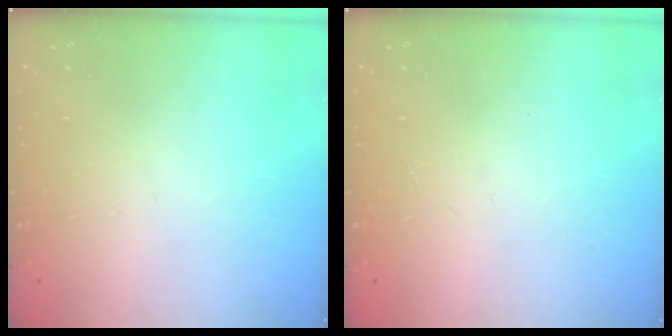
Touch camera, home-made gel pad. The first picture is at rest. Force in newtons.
{"total": 0.0}